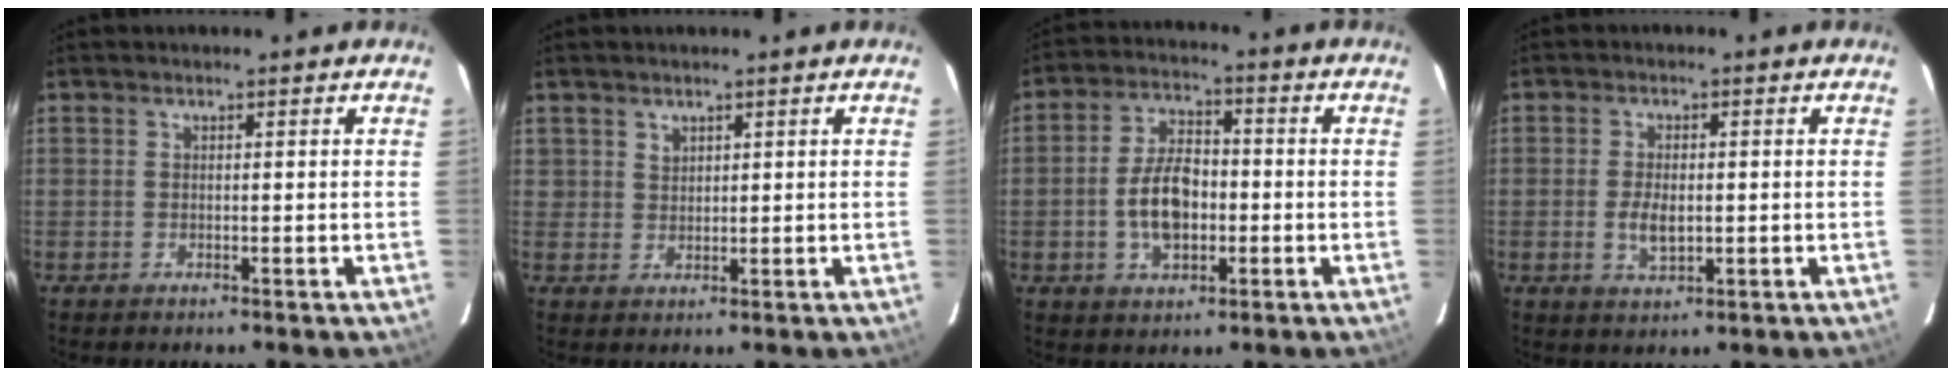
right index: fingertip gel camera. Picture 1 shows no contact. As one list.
[{"total": 1.9, "force": [1.4, 1.2, 0.0], "torque": [0.010, 0.005, 0.027]}, {"total": 9.3, "force": [-1.7, 5.3, 7.4], "torque": [-0.143, 0.012, -0.022]}, {"total": 5.0, "force": [-0.7, 2.5, 4.3], "torque": [-0.086, -0.004, -0.010]}]